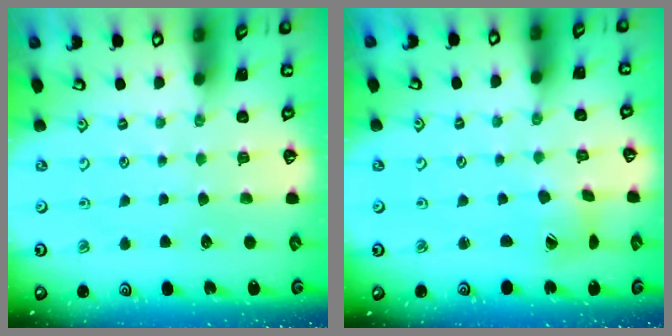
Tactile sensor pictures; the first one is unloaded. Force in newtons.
{"total": 4.2, "press": 4.2, "slide": 0.6}